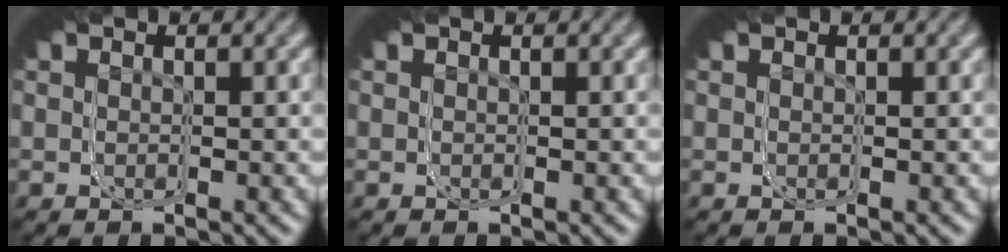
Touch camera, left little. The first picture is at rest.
{"total": 0.0}
{"total": 0.0}